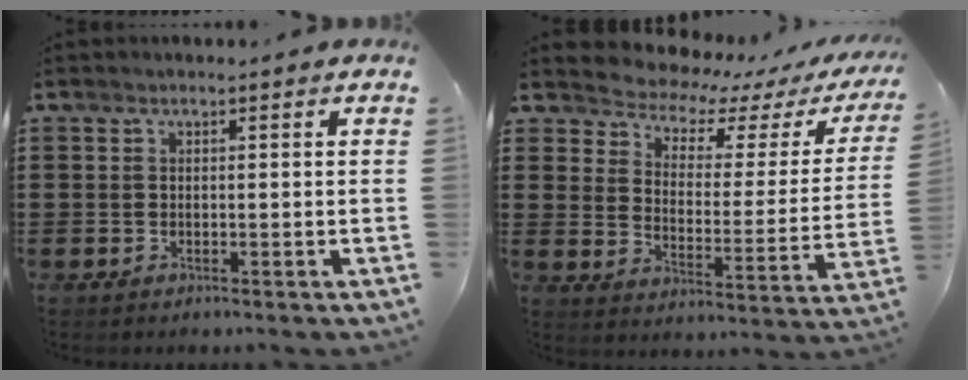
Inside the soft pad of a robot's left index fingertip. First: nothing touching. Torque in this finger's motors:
{"motor_torque": [2.14, 0.00, 0.14, -0.08]}